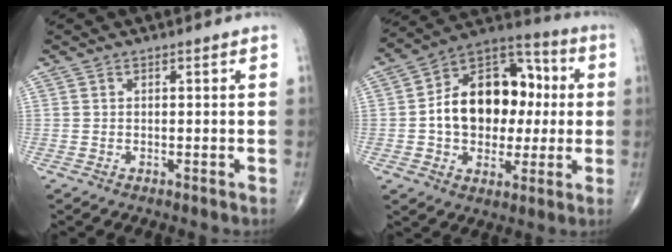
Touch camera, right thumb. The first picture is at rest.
{"total": 19.8, "force": [0.8, 13.7, 14.3], "torque": [-0.173, 0.034, 0.010]}